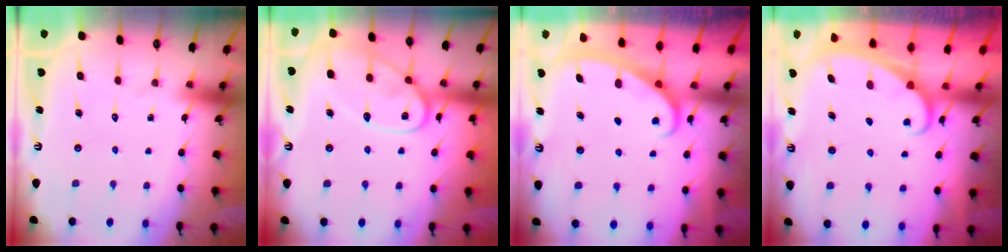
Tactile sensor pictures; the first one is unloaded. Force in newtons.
{"total": 16.6, "press": 16.5, "slide": 1.4}
{"total": 2.8, "press": 2.8, "slide": 0.4}
{"total": 2.0, "press": 2.0, "slide": 0.1}